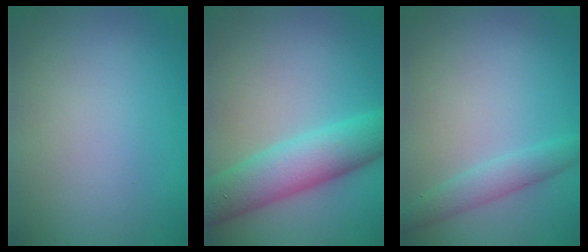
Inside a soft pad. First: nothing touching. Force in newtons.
{"total": 6.5, "press": 6.5, "slide": 0.2}
{"total": 2.2, "press": 2.2, "slide": 0.0}